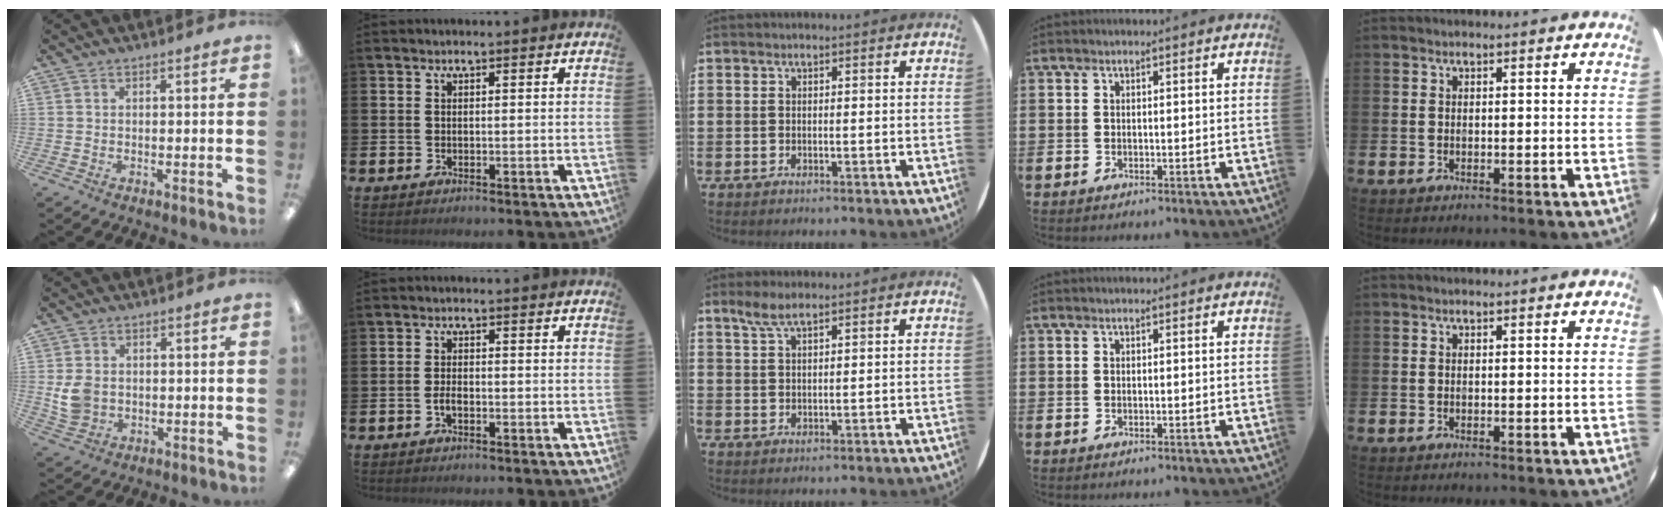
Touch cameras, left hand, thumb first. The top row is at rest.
{"thumb": {"total": 5.9, "force": [0.2, 5.0, 3.1], "torque": [-0.048, 0.004, 0.006]}, "index": {"total": 1.4, "force": [-0.7, 0.6, 1.1], "torque": [-0.028, 0.003, -0.012]}, "middle": {"total": 3.4, "force": [2.5, 0.8, 2.1], "torque": [-0.046, 0.003, 0.046]}}